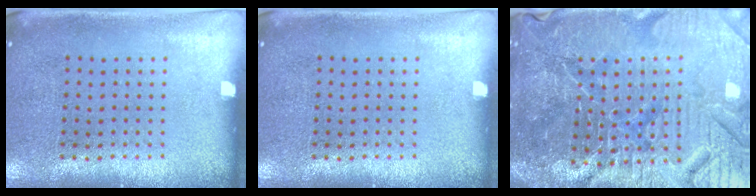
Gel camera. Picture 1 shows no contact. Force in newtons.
{"total": 0.0}
{"total": 6.4, "press": 5.9, "slide": 2.6}